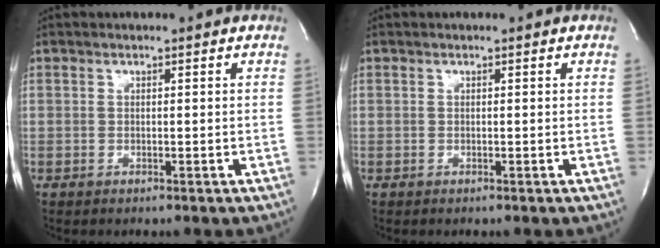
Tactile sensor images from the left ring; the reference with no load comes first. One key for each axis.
{"total": 0.0}